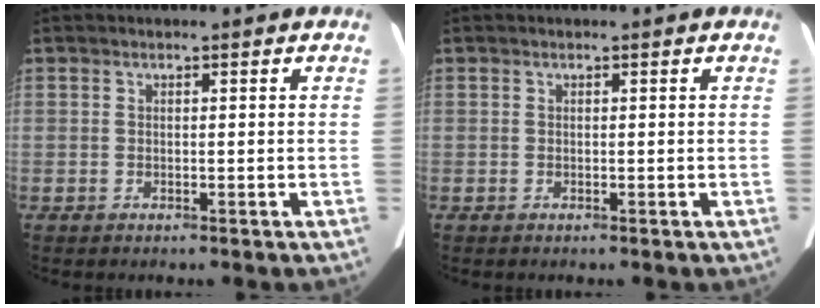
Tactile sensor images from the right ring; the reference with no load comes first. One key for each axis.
{"total": 0.0}